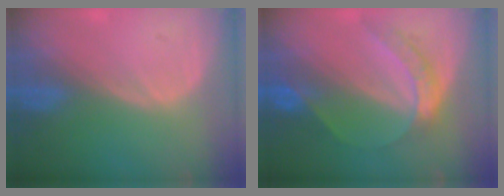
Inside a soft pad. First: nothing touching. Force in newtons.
{"total": 6.7, "press": 5.5, "slide": 3.9}